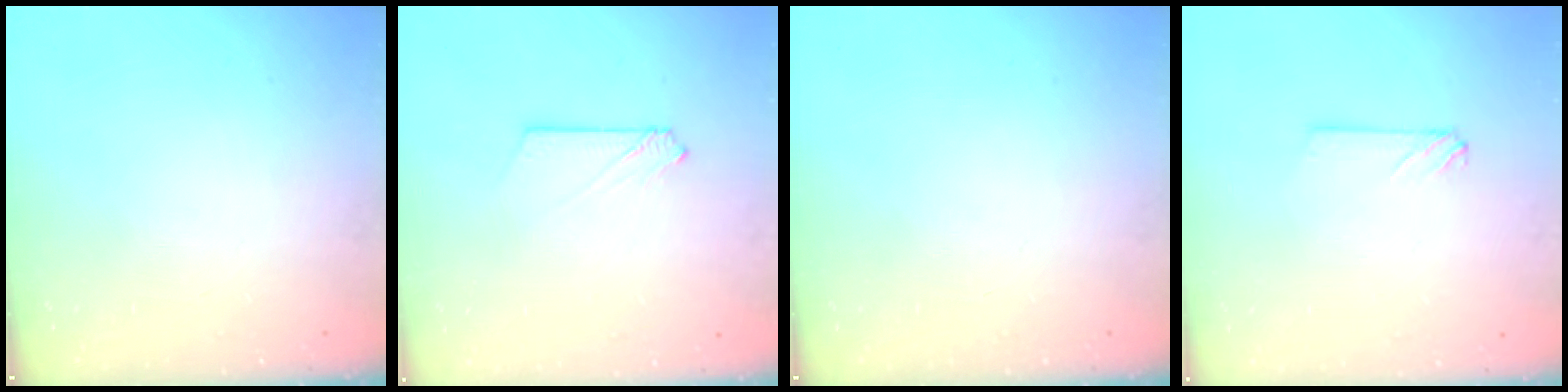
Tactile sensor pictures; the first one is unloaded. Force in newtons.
{"total": 2.9, "press": 2.9, "slide": 0.4}
{"total": 0.0}
{"total": 2.2, "press": 2.2, "slide": 0.3}